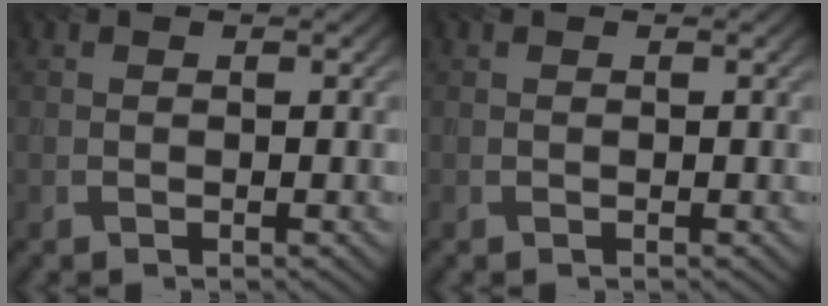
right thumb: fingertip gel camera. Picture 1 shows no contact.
{"total": 0.0}